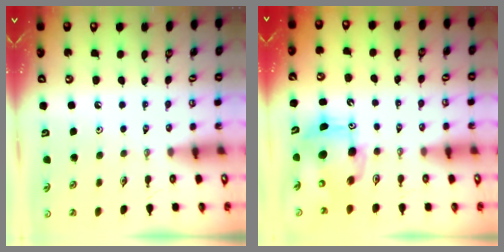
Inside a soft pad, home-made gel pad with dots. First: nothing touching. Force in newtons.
{"total": 8.6, "press": 8.5, "slide": 1.5}